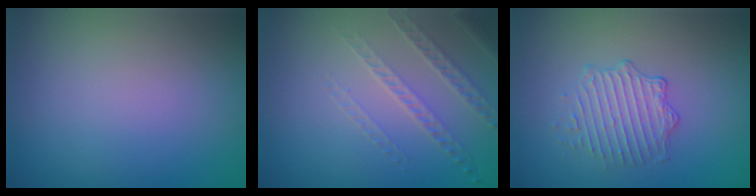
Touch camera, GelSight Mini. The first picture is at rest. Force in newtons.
{"total": 1.6, "press": 1.3, "slide": 0.9}
{"total": 2.3, "press": 1.6, "slide": 1.6}